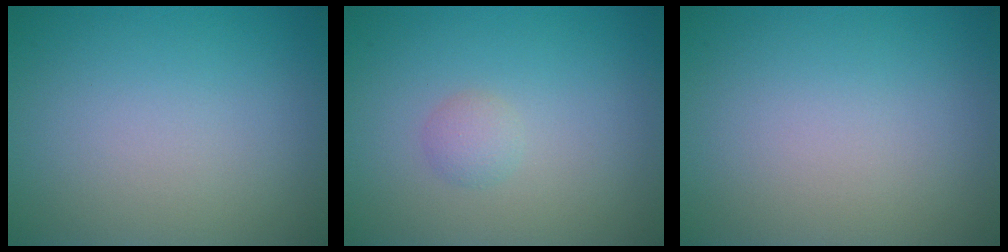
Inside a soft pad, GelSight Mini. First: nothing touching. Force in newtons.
{"total": 1.1, "press": 1.1, "slide": 0.0}
{"total": 0.0}